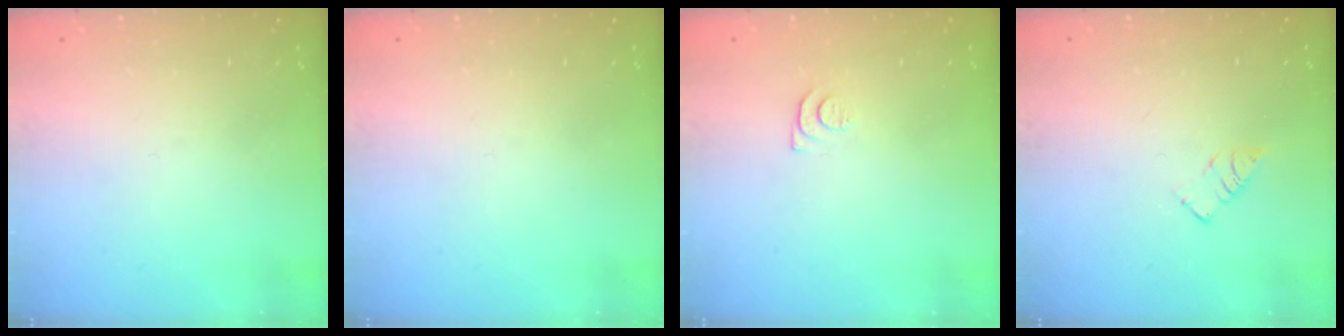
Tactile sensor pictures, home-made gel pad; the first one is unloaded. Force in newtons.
{"total": 0.0}
{"total": 4.1, "press": 4.0, "slide": 0.6}
{"total": 3.6, "press": 3.6, "slide": 0.4}